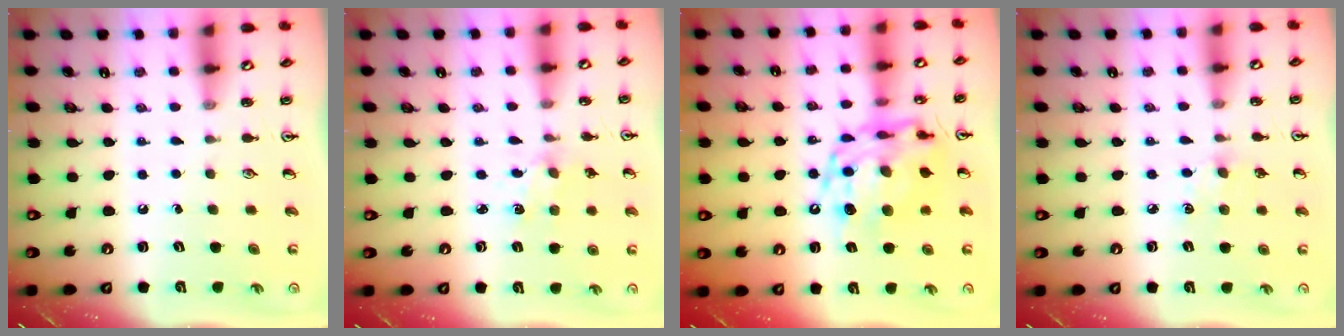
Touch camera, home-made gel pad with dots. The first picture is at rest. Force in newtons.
{"total": 2.1, "press": 2.0, "slide": 0.3}
{"total": 15.4, "press": 15.3, "slide": 1.4}
{"total": 5.2, "press": 5.2, "slide": 0.6}